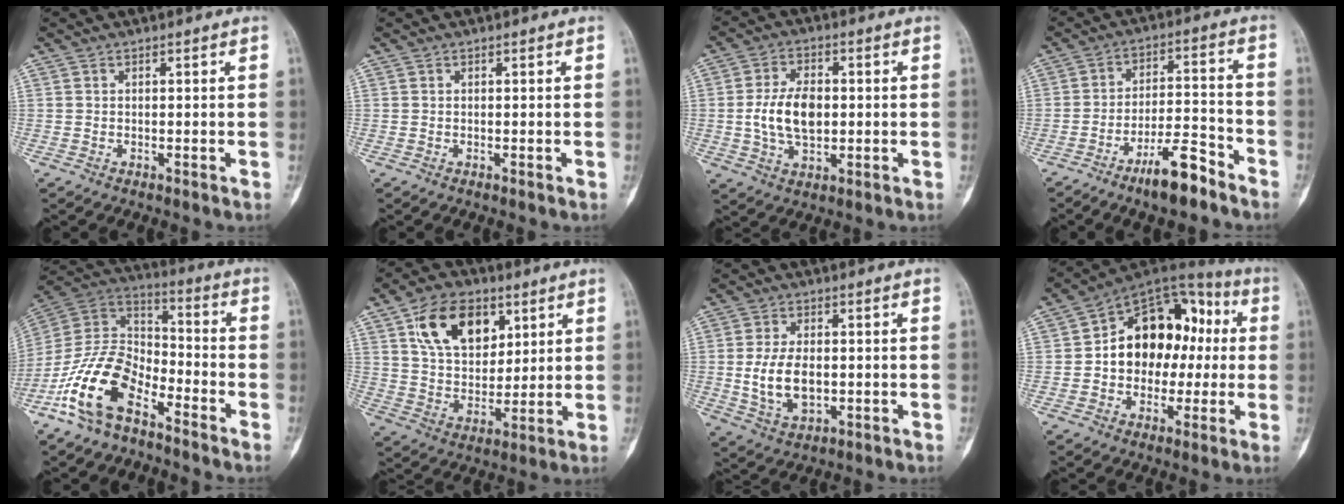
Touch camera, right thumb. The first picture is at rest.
{"total": 0.0}
{"total": 9.6, "force": [-0.1, 5.8, 7.7], "torque": [-0.136, 0.005, 0.000]}
{"total": 9.9, "force": [-7.0, 2.5, 6.5], "torque": [-0.112, 0.057, -0.118]}
{"total": 16.5, "force": [-9.5, 8.4, 10.6], "torque": [-0.199, 0.070, -0.190]}
{"total": 15.4, "force": [6.9, 9.8, 9.7], "torque": [-0.127, -0.025, 0.128]}
{"total": 9.1, "force": [-0.5, 5.5, 7.3], "torque": [-0.132, -0.006, -0.002]}
{"total": 18.0, "force": [0.6, 13.2, 12.2], "torque": [-0.124, 0.048, 0.003]}